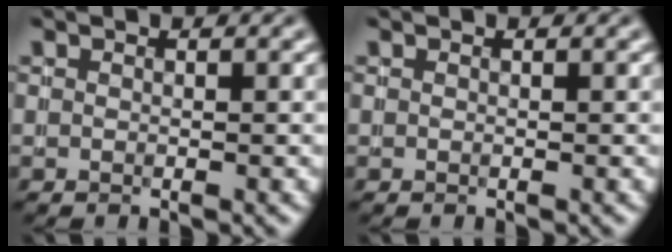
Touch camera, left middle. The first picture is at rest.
{"total": 0.0}